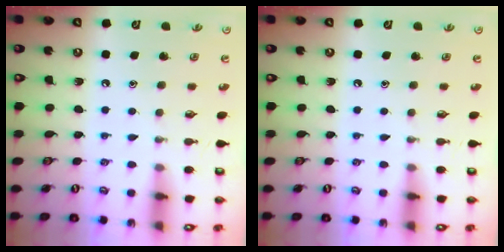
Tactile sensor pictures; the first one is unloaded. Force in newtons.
{"total": 0.0}